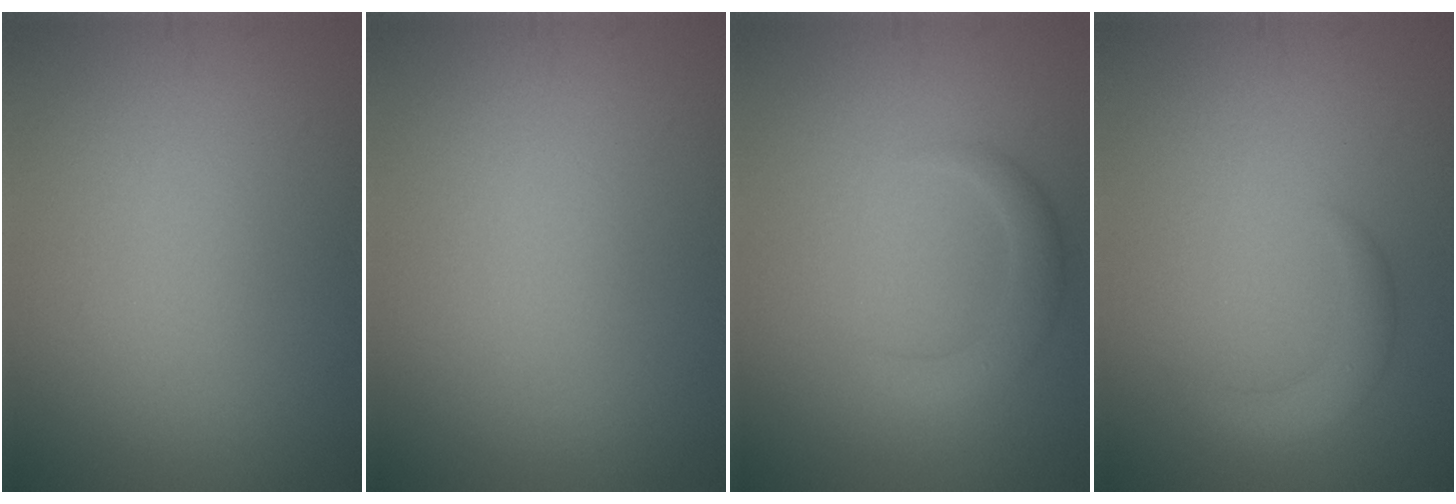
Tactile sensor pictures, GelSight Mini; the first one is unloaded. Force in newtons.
{"total": 0.0}
{"total": 2.4, "press": 2.4, "slide": 0.2}
{"total": 2.4, "press": 2.4, "slide": 0.1}